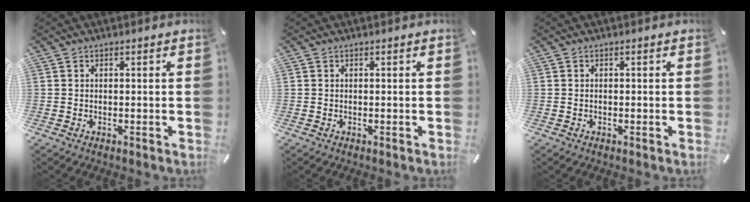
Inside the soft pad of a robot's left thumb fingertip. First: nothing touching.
{"total": 0.0}
{"total": 0.5, "force": [-0.2, 0.3, 0.4], "torque": [-0.008, 0.000, -0.004]}